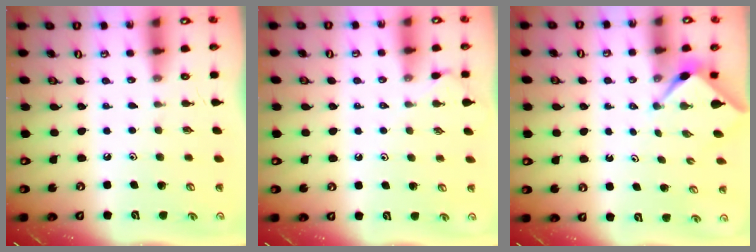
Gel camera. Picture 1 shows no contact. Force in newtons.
{"total": 3.2, "press": 3.2, "slide": 0.5}
{"total": 2.3, "press": 2.3, "slide": 0.1}